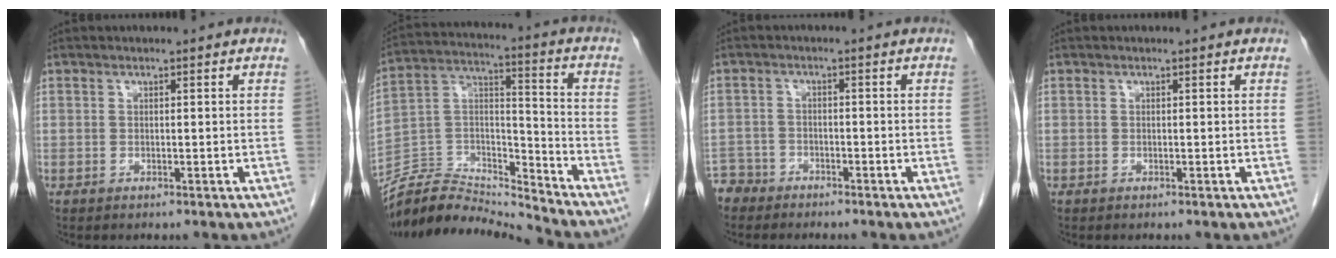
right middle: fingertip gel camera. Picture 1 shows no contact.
{"total": 13.5, "force": [-13.4, -0.1, 0.7], "torque": [-0.015, 0.052, -0.258]}
{"total": 3.5, "force": [-3.1, 1.4, -0.7], "torque": [0.015, 0.002, -0.064]}
{"total": 0.0}